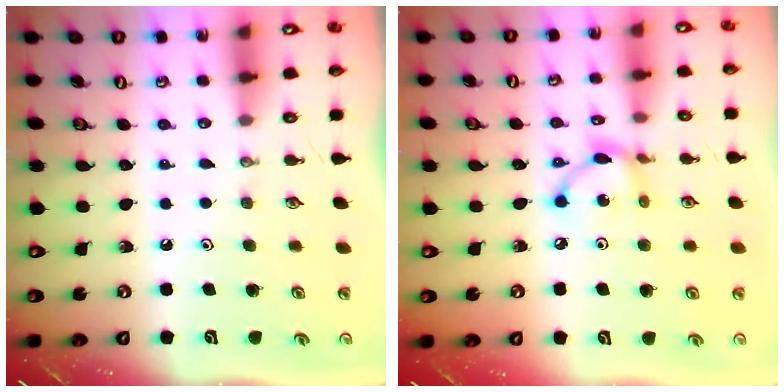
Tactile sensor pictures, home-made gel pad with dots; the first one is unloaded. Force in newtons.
{"total": 7.6, "press": 7.6, "slide": 0.4}